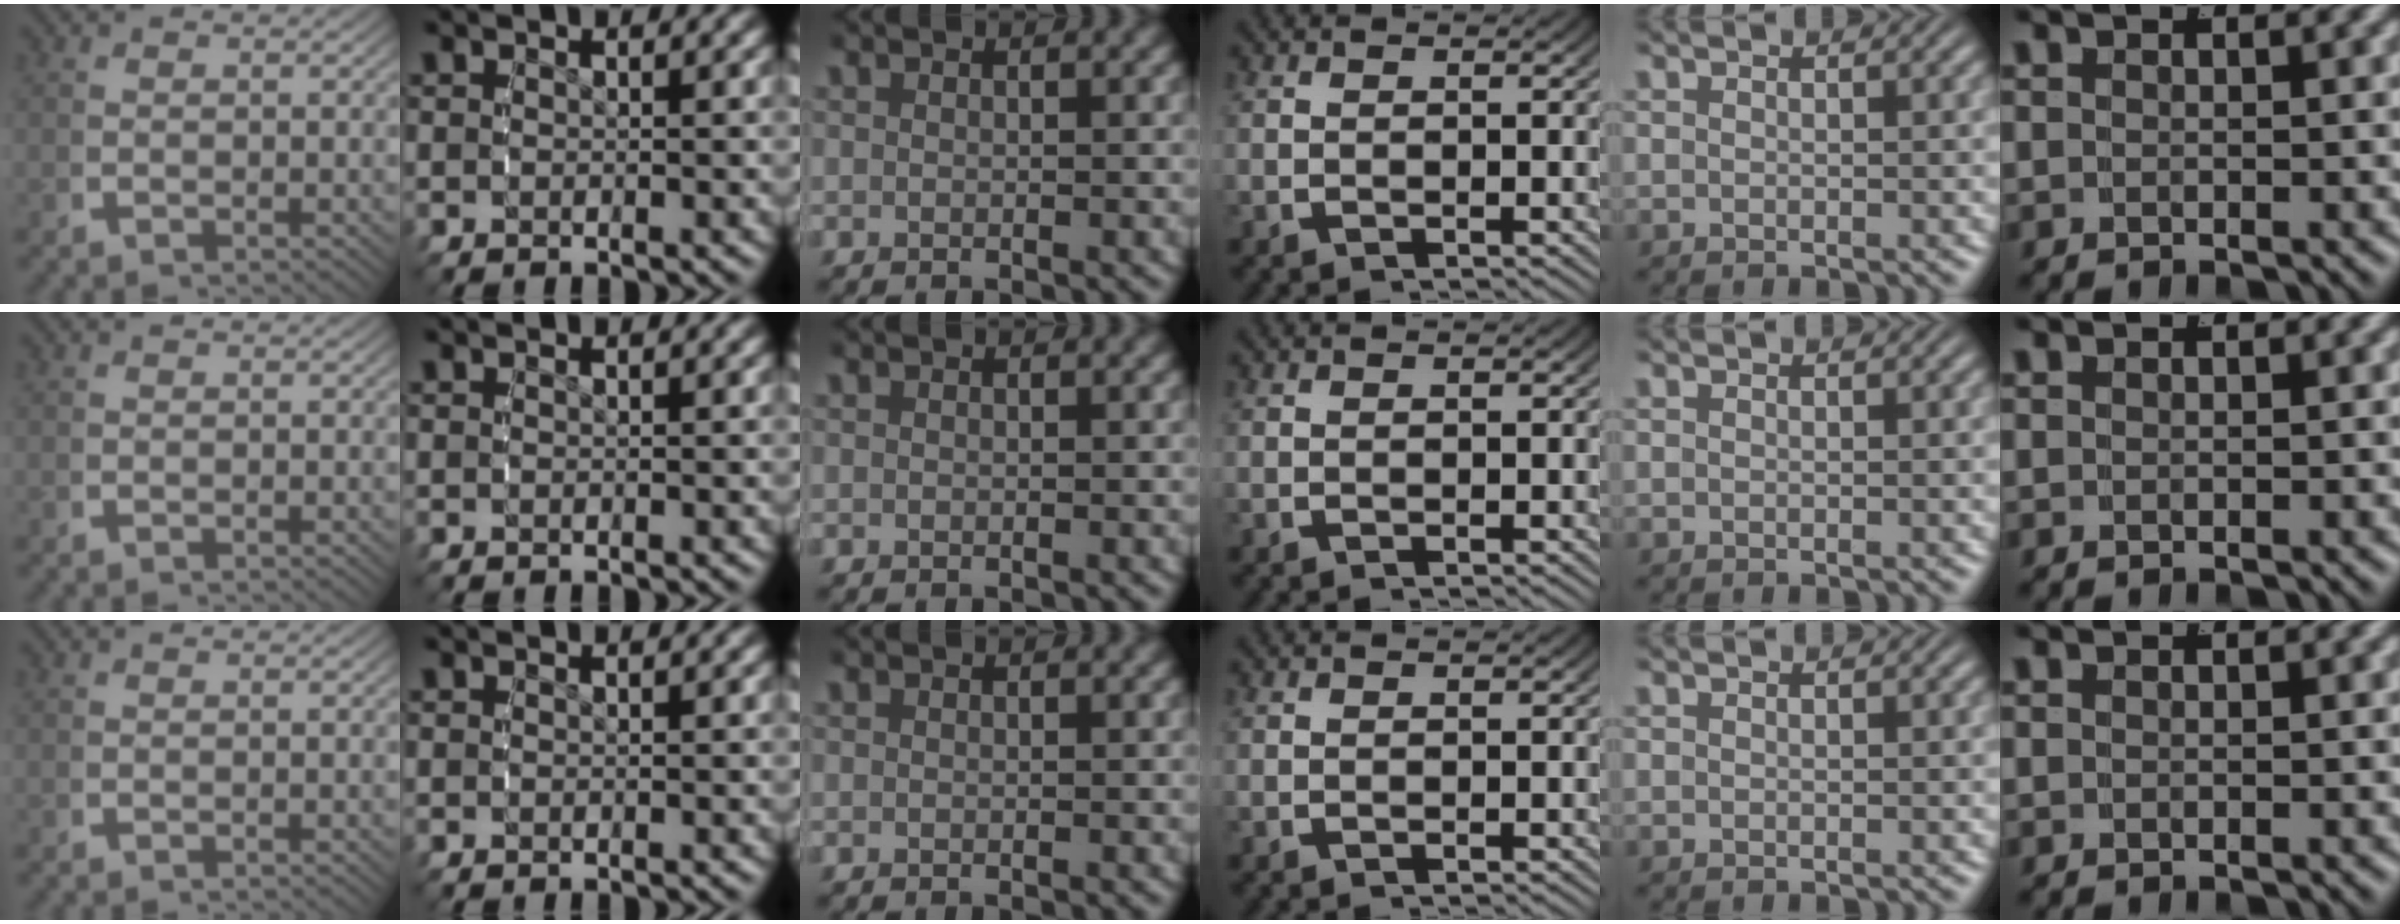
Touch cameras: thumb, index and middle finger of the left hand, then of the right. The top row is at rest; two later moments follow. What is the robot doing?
{"motion": "reach", "object": "toothpaste"}